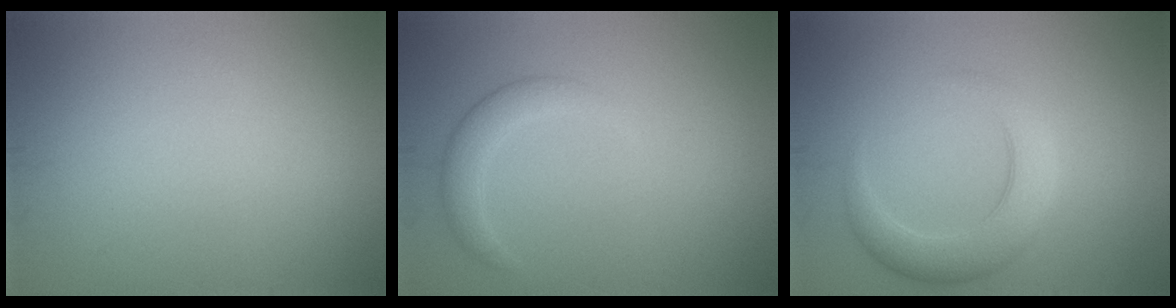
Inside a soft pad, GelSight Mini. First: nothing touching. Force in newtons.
{"total": 2.2, "press": 2.2, "slide": 0.1}
{"total": 4.2, "press": 4.2, "slide": 0.1}